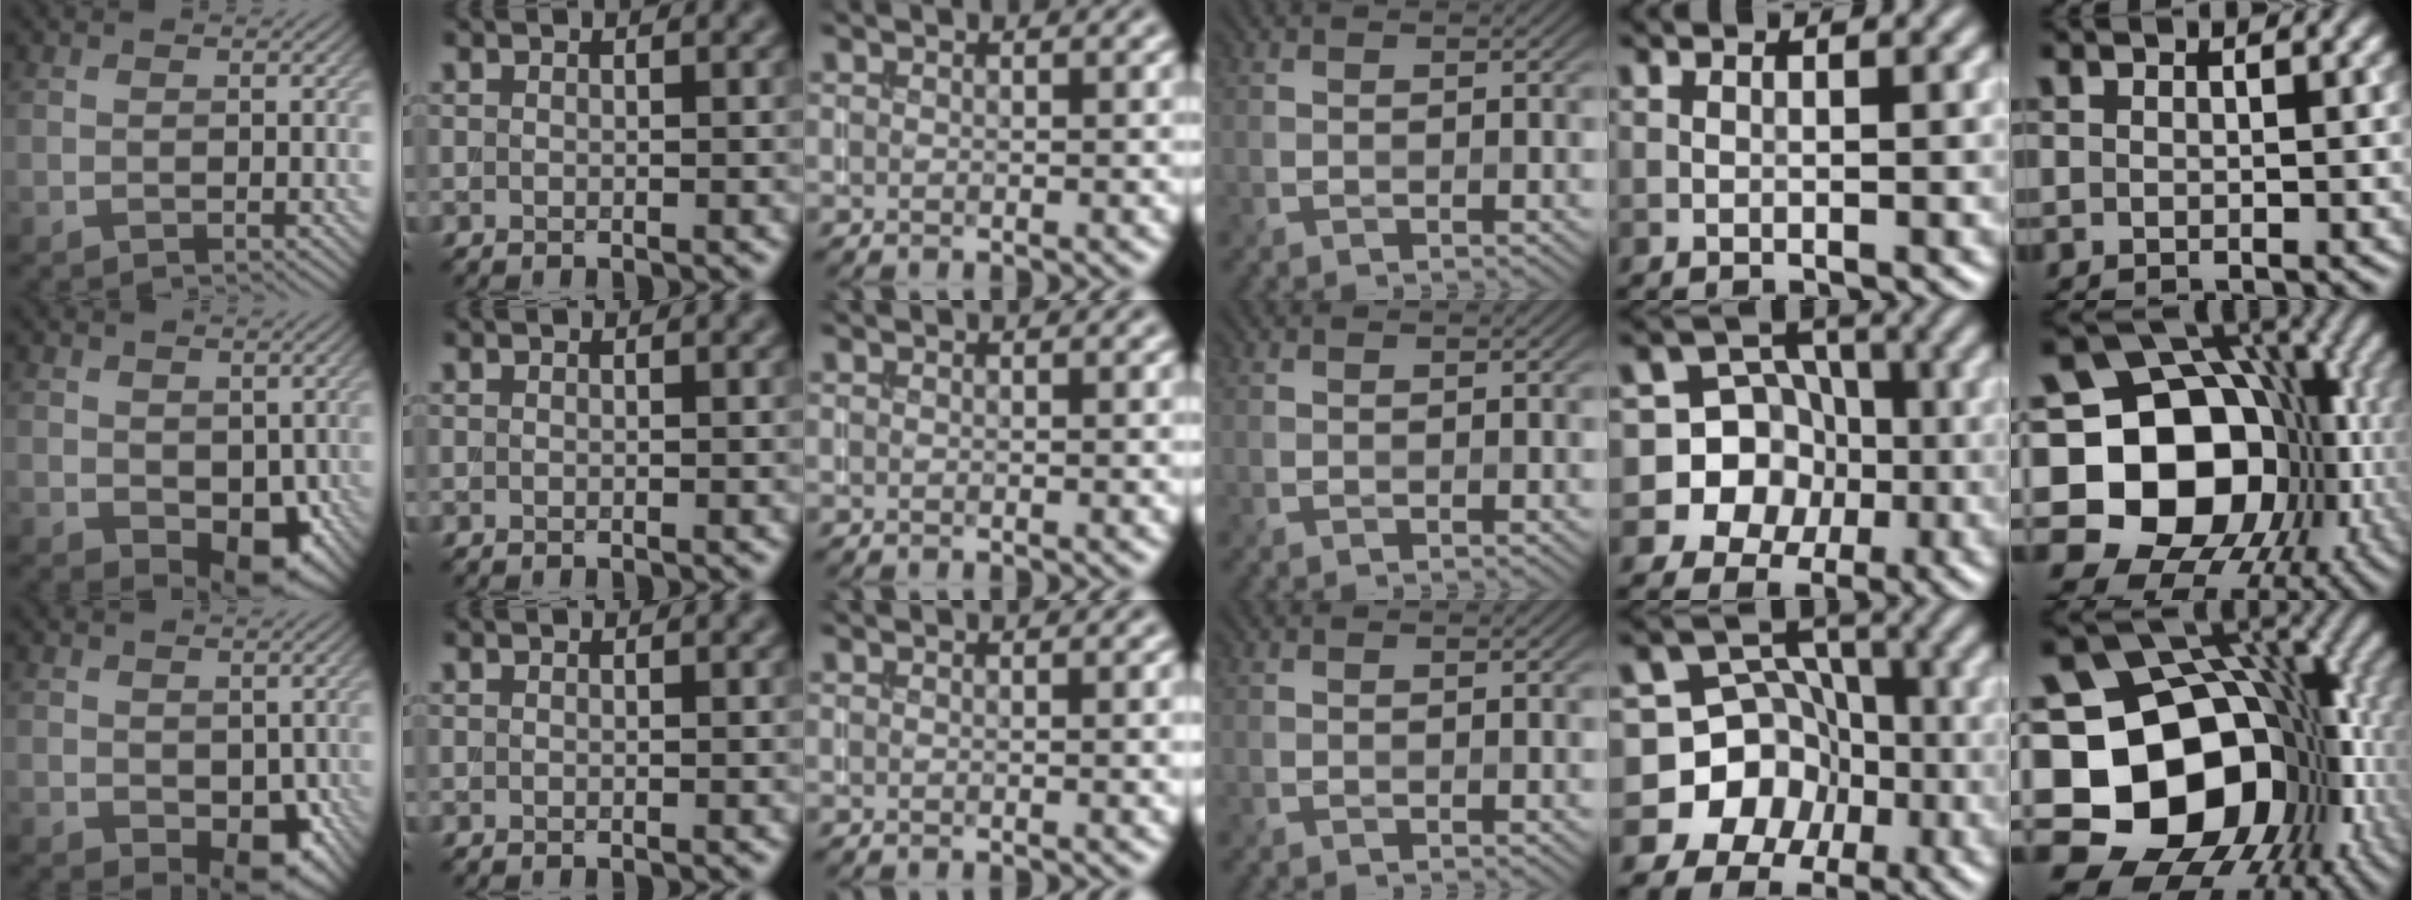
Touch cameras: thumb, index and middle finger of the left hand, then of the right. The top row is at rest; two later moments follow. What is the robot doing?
{"motion": "extract", "object": "drawer"}